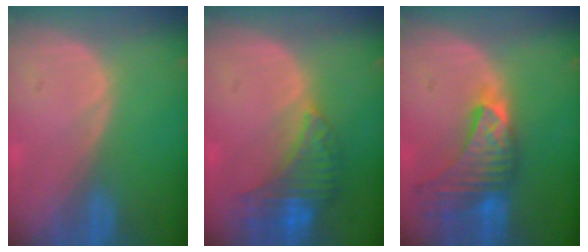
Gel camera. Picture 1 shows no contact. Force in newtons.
{"total": 8.1, "press": 7.1, "slide": 3.8}
{"total": 9.0, "press": 8.4, "slide": 3.2}